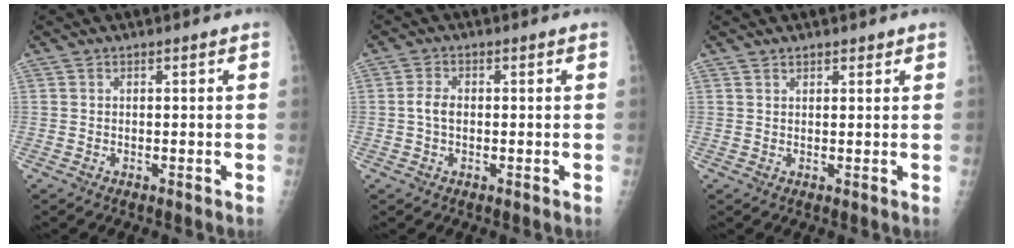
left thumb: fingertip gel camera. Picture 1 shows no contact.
{"total": 2.9, "force": [-0.1, 1.9, 2.2], "torque": [-0.044, 0.005, -0.004]}
{"total": 1.7, "force": [1.4, 0.9, 0.5], "torque": [0.007, -0.007, 0.018]}